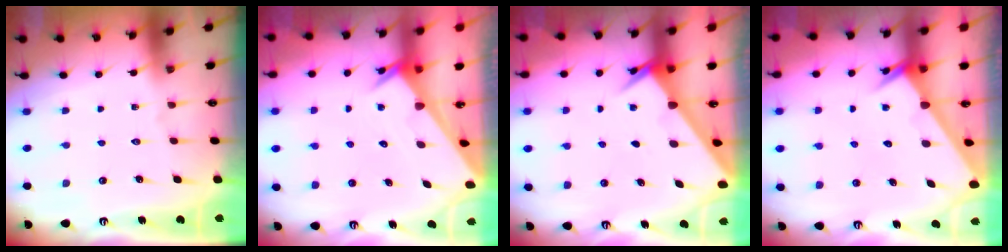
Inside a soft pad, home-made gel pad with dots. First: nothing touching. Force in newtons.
{"total": 3.4, "press": 3.4, "slide": 0.3}
{"total": 2.4, "press": 2.4, "slide": 0.3}
{"total": 2.5, "press": 2.5, "slide": 0.1}